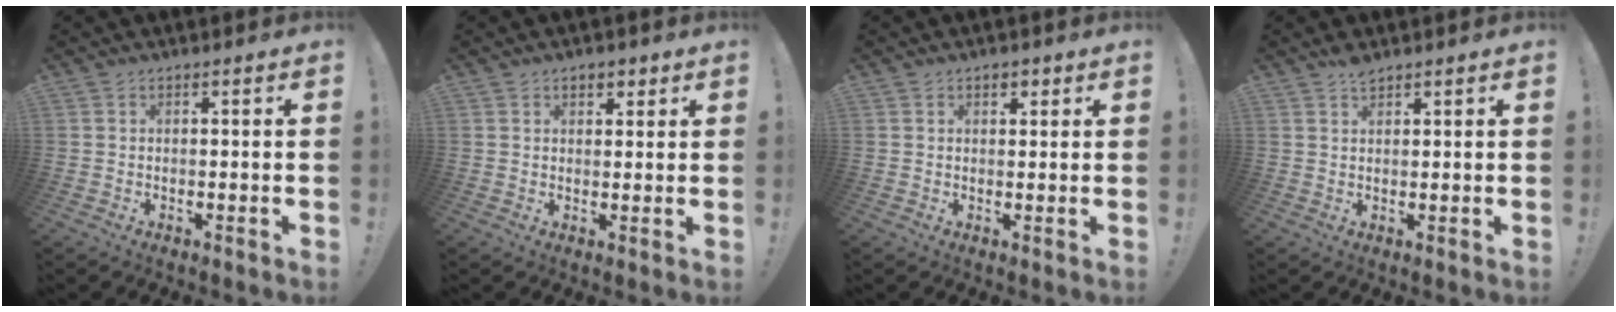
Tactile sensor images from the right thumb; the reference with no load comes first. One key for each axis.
{"total": 3.3, "fx": 1.8, "fy": 2.2, "fz": 1.8, "tx": -0.022, "ty": -0.001, "tz": 0.030}
{"total": 2.1, "fx": 1.1, "fy": 1.4, "fz": 1.2, "tx": -0.015, "ty": 0.000, "tz": 0.018}
{"total": 2.4, "fx": 1.9, "fy": 0.8, "fz": 1.2, "tx": -0.018, "ty": -0.009, "tz": 0.034}